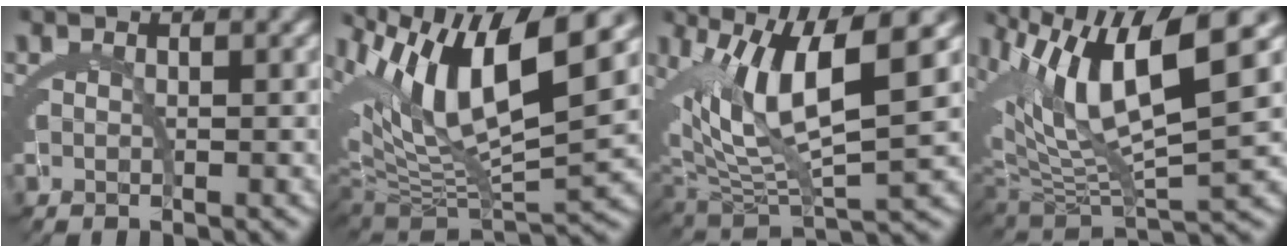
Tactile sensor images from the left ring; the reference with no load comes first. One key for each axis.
{"total": 13.5, "fx": 2.6, "fy": 8.0, "fz": 10.5, "tx": -0.186, "ty": -0.009, "tz": 0.046}
{"total": 11.0, "fx": 2.2, "fy": 6.4, "fz": 8.7, "tx": -0.151, "ty": -0.005, "tz": 0.036}
{"total": 11.3, "fx": 2.4, "fy": 6.1, "fz": 9.1, "tx": -0.164, "ty": -0.006, "tz": 0.045}